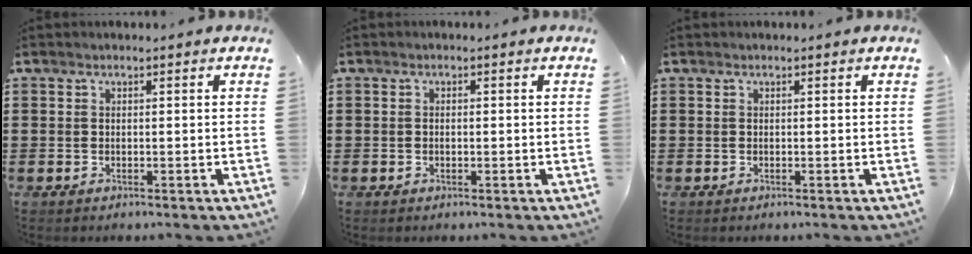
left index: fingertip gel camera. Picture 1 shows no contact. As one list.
[{"total": 0.7, "force": [-0.1, 0.4, 0.6], "torque": [-0.014, -0.001, -0.002]}, {"total": 0.0}]